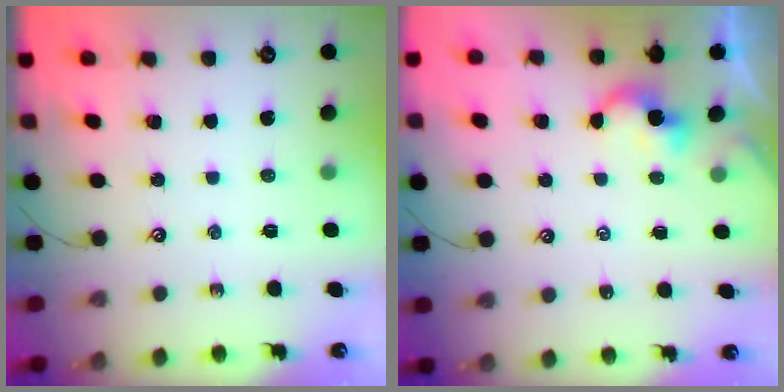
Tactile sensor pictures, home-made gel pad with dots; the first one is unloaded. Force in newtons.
{"total": 0.0}